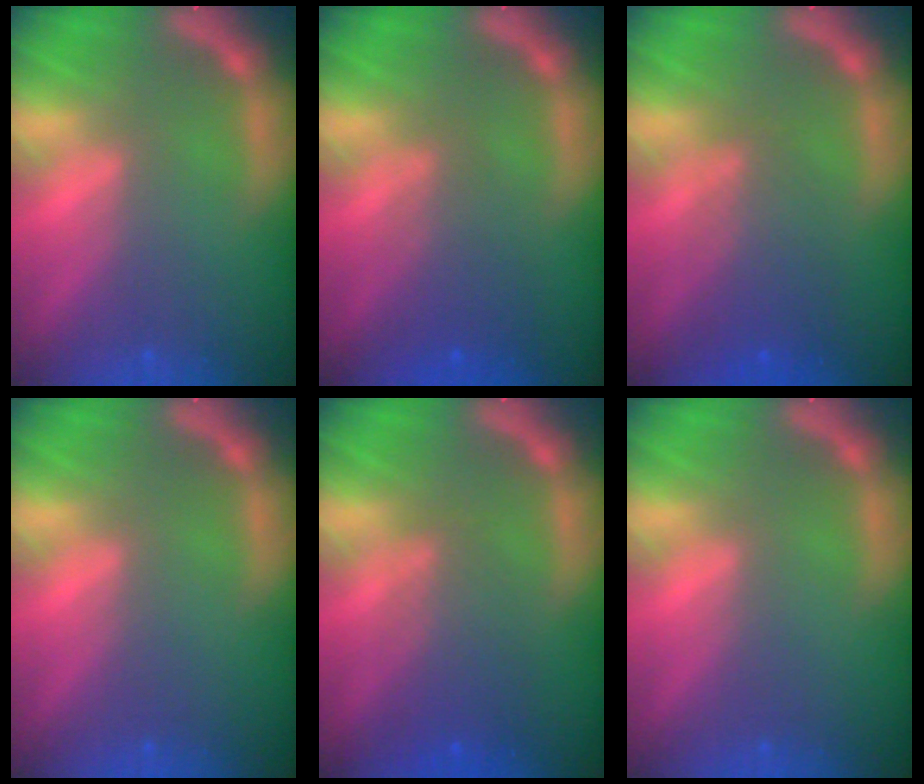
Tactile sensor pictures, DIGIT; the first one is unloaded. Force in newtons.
{"total": 3.6}
{"total": 4.1}
{"total": 0.0}
{"total": 4.1}
{"total": 0.0}